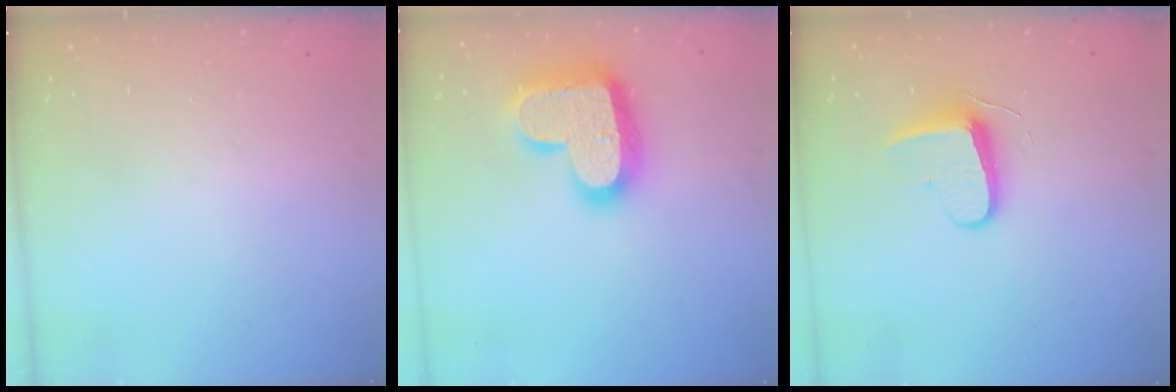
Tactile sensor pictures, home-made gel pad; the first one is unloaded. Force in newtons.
{"total": 21.4, "press": 21.4, "slide": 1.3}
{"total": 8.7, "press": 8.7, "slide": 0.5}